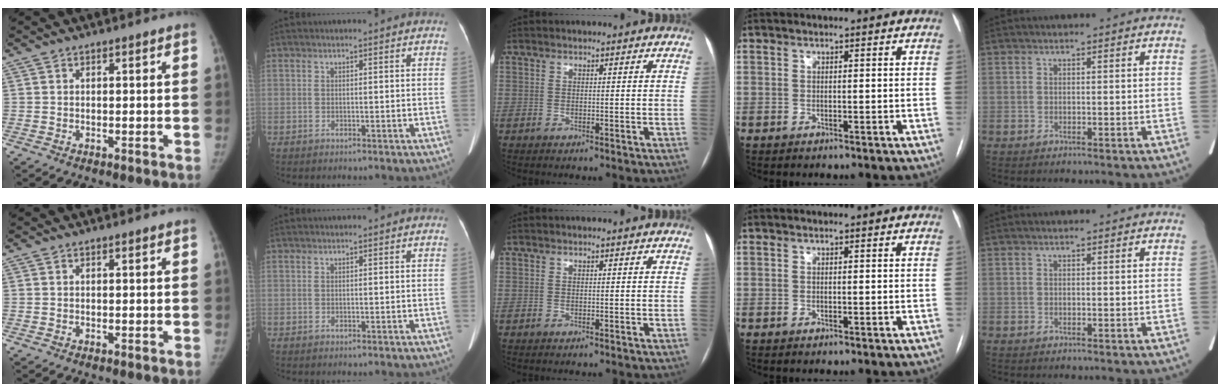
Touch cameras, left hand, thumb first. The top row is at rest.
{}